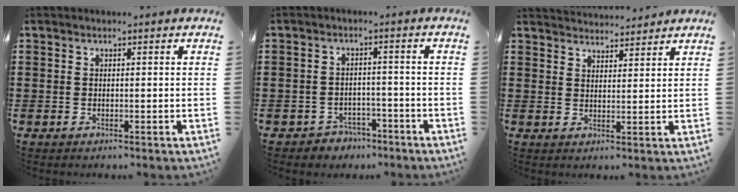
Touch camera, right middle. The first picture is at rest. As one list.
[{"total": 2.7, "force": [-2.5, 1.0, -0.1], "torque": [-0.007, 0.005, -0.055]}, {"total": 3.2, "force": [3.1, 0.1, -0.5], "torque": [0.001, -0.012, 0.060]}]